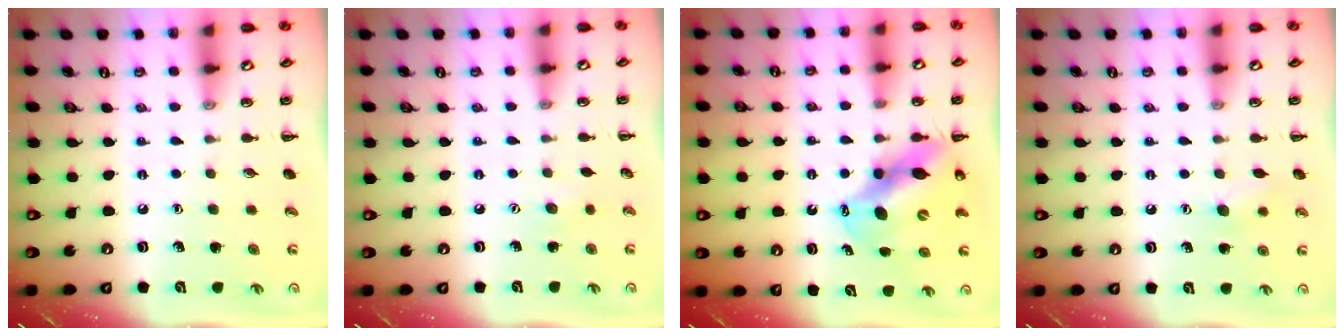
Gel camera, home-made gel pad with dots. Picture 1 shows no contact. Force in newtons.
{"total": 3.5, "press": 3.4, "slide": 0.9}
{"total": 12.8, "press": 12.4, "slide": 3.2}
{"total": 6.6, "press": 6.5, "slide": 1.5}